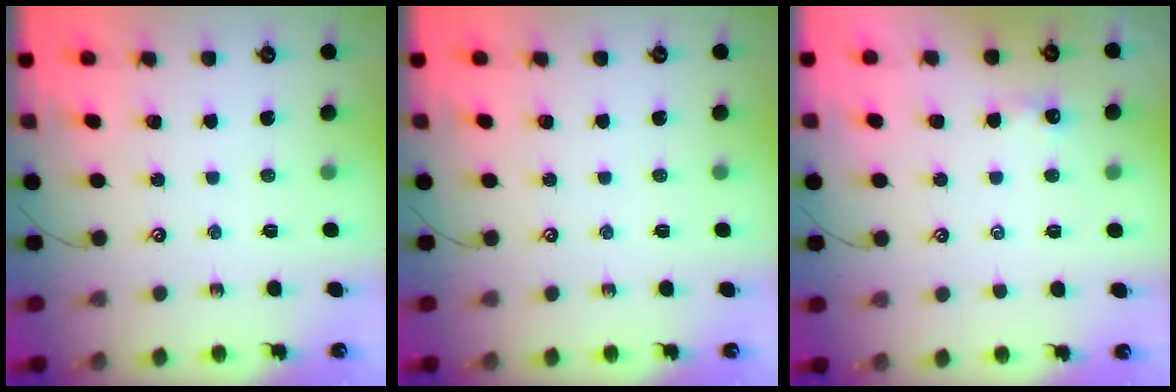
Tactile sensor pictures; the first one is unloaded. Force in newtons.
{"total": 0.0}
{"total": 1.7, "press": 1.7, "slide": 0.3}